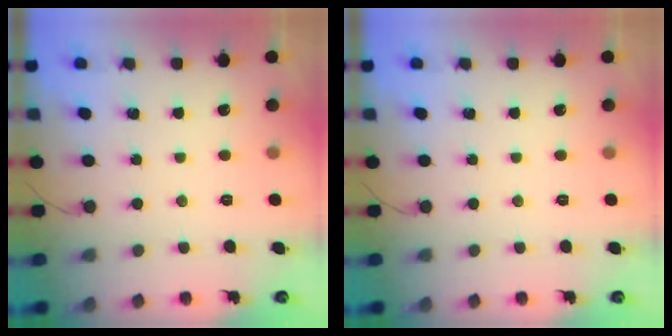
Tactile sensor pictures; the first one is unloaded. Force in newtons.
{"total": 0.0}